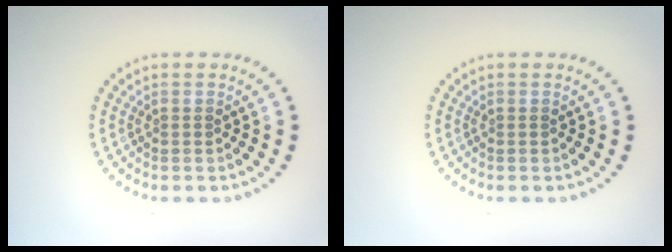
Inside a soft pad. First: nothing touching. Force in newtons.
{"total": 0.0}